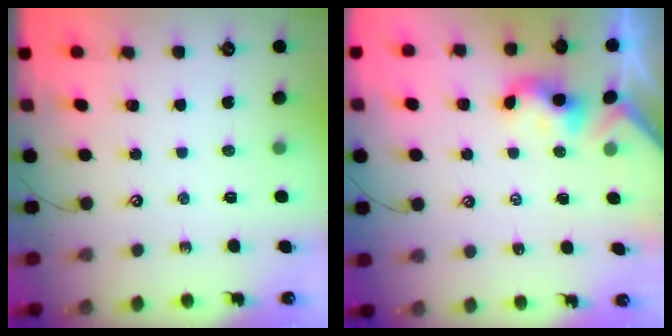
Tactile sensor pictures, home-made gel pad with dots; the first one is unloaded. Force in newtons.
{"total": 2.3, "press": 2.3, "slide": 0.3}